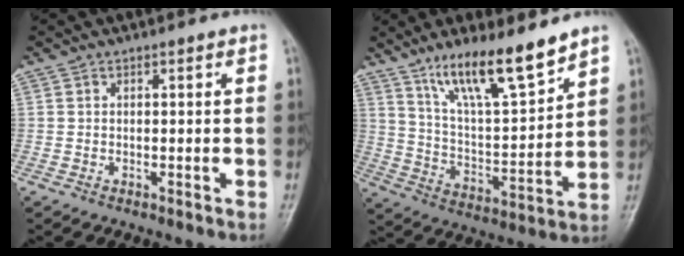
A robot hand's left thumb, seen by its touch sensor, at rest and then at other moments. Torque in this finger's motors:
{"motor_torque": [0.79, 0.65, 1.43, -1.34, 0.14]}